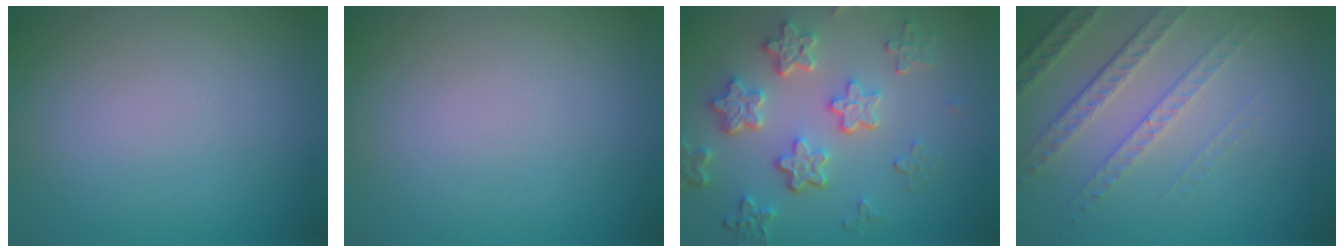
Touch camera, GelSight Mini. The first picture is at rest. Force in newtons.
{"total": 0.0}
{"total": 5.6, "press": 4.3, "slide": 3.6}
{"total": 3.4, "press": 3.2, "slide": 1.1}